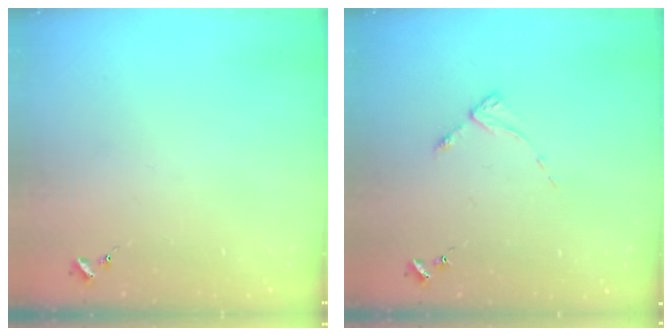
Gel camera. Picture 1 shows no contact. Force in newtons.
{"total": 2.9, "press": 2.8, "slide": 0.4}